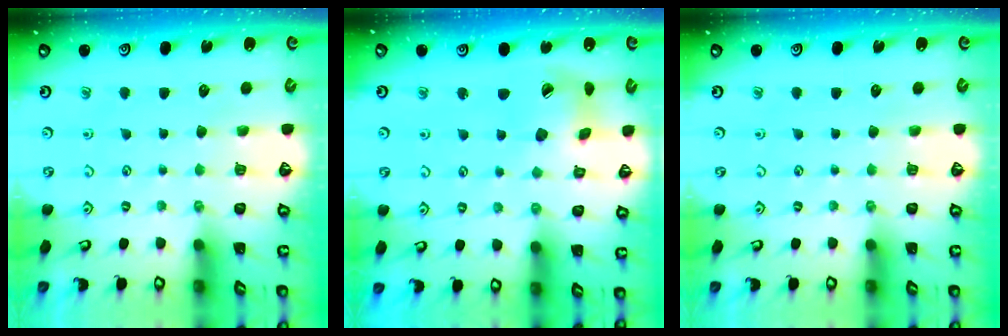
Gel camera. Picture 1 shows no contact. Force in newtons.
{"total": 10.8, "press": 10.7, "slide": 1.4}
{"total": 0.0}